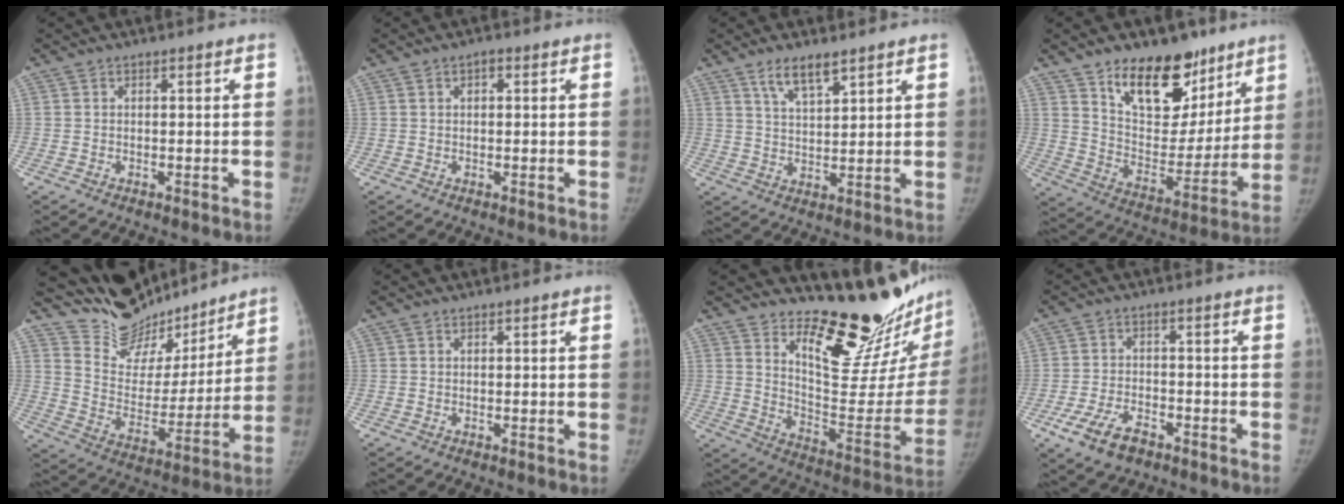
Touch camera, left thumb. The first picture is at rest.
{"total": 1.5, "force": [0.6, 0.8, 1.1], "torque": [-0.017, 0.004, 0.009]}
{"total": 6.3, "force": [4.4, 1.9, 4.0], "torque": [-0.064, -0.027, 0.084]}
{"total": 19.7, "force": [12.7, 10.9, 10.4], "torque": [-0.097, -0.079, 0.210]}
{"total": 17.7, "force": [16.2, 6.1, 3.4], "torque": [-0.011, -0.114, 0.270]}
{"total": 0.0}
{"total": 22.4, "force": [18.5, 5.6, 11.2], "torque": [-0.113, -0.184, 0.266]}
{"total": 7.8, "force": [-4.4, 4.4, 4.7], "torque": [-0.092, 0.014, -0.076]}